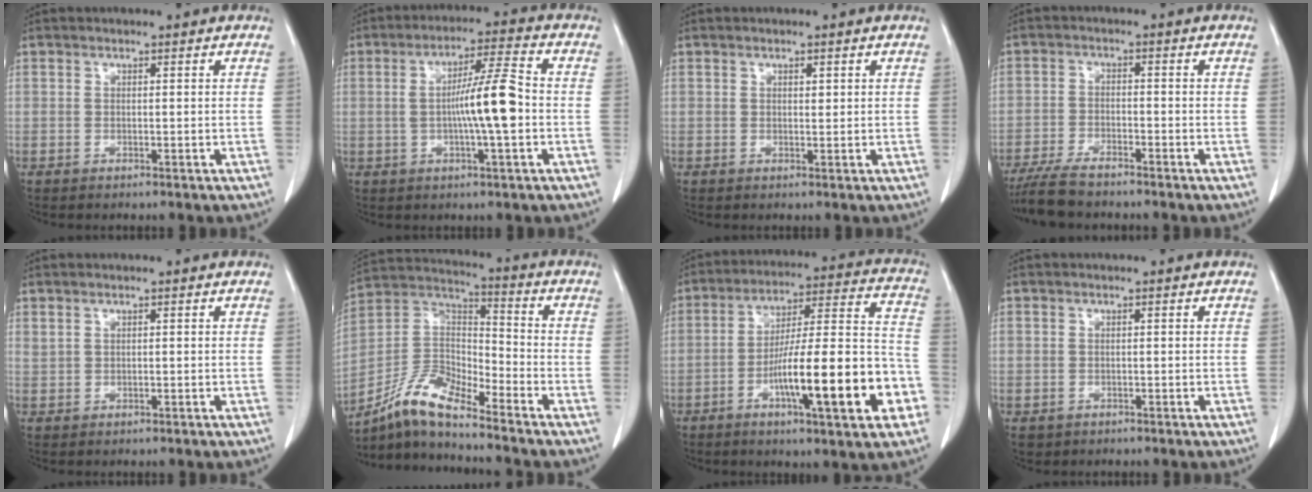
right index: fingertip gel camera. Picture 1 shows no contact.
{"total": 9.4, "force": [-0.8, 0.2, 9.3], "torque": [-0.159, 0.008, -0.019]}
{"total": 0.9, "force": [0.5, 0.4, 0.7], "torque": [-0.013, -0.002, 0.006]}
{"total": 6.3, "force": [-5.4, 1.2, 3.0], "torque": [-0.059, -0.018, -0.099]}
{"total": 0.8, "force": [0.5, 0.3, 0.5], "torque": [-0.017, 0.005, 0.015]}
{"total": 10.1, "force": [-8.6, 1.6, 5.2], "torque": [-0.122, 0.019, -0.167]}
{"total": 20.0, "force": [-7.0, 2.6, 18.5], "torque": [-0.261, 0.013, -0.102]}
{"total": 1.4, "force": [-0.4, 1.4, 0.1], "torque": [-0.008, 0.003, 0.000]}